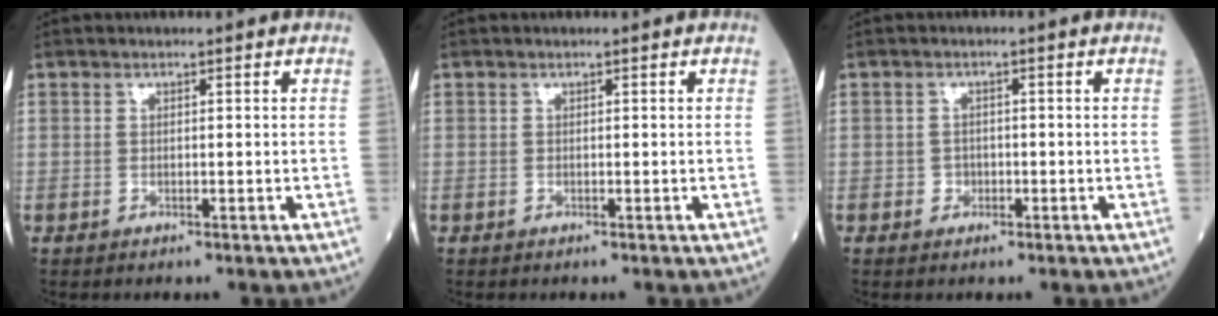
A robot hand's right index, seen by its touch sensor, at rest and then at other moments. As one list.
[{"total": 0.0}, {"total": 1.5, "force": [-0.6, 1.3, 0.4], "torque": [-0.001, 0.007, -0.009]}]